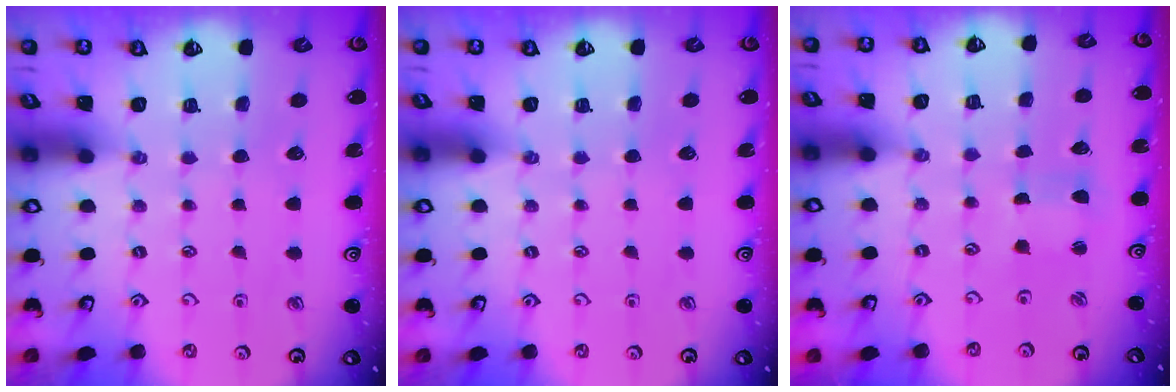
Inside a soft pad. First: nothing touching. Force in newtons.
{"total": 0.0}
{"total": 1.5, "press": 1.5, "slide": 0.2}